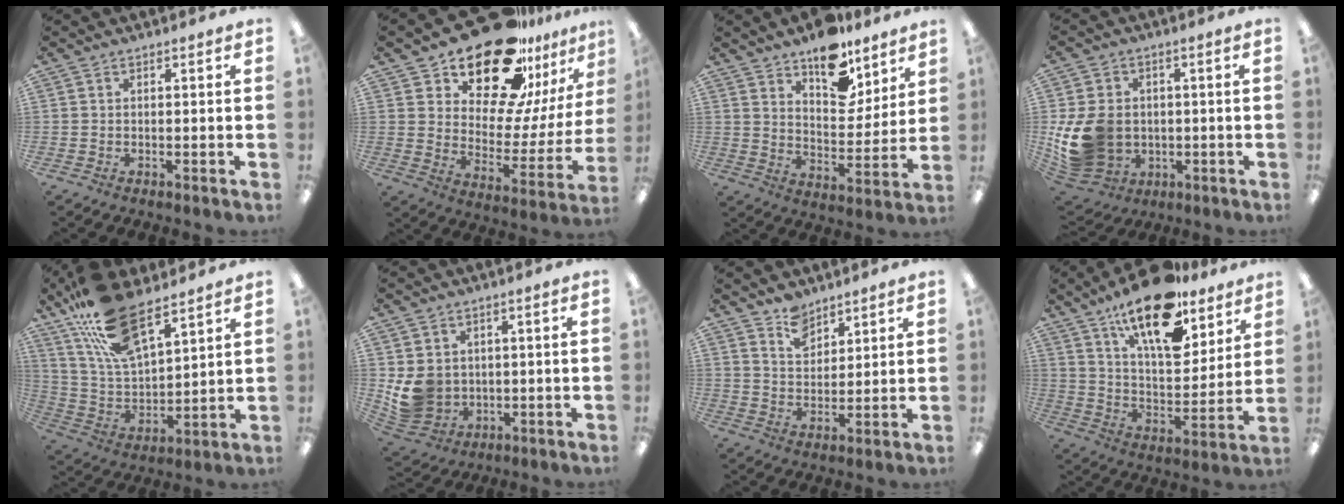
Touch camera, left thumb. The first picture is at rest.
{"total": 23.5, "force": [18.5, 9.8, 10.6], "torque": [-0.168, -0.134, 0.323]}
{"total": 13.1, "force": [10.1, 6.4, 5.4], "torque": [-0.070, -0.069, 0.183]}
{"total": 14.3, "force": [-1.1, 11.8, 8.0], "torque": [-0.177, 0.003, -0.013]}
{"total": 19.1, "force": [13.2, 7.8, 11.4], "torque": [-0.234, -0.058, 0.236]}
{"total": 8.8, "force": [0.8, 8.1, 3.5], "torque": [-0.088, 0.000, 0.025]}
{"total": 7.0, "force": [5.7, 3.8, 1.6], "torque": [-0.028, -0.029, 0.106]}
{"total": 20.0, "force": [13.9, 8.1, 12.0], "torque": [-0.200, -0.078, 0.237]}